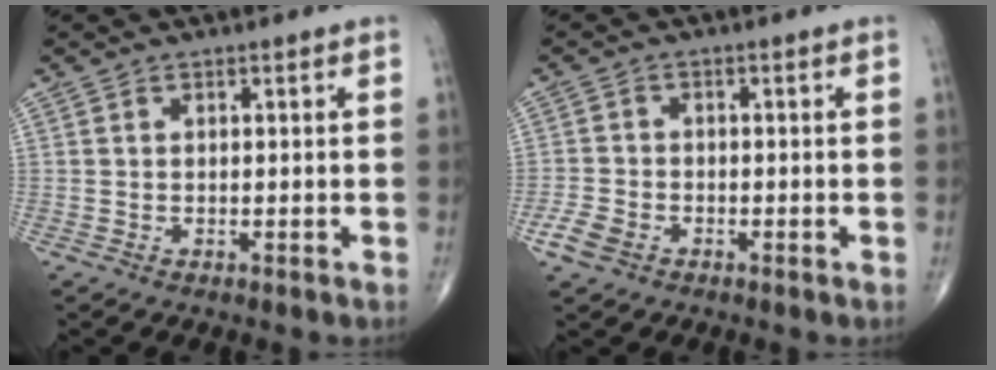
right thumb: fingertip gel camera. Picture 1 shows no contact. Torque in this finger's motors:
{"motor_torque": [0.13, 0.55, -0.11, -0.17, 0.00]}